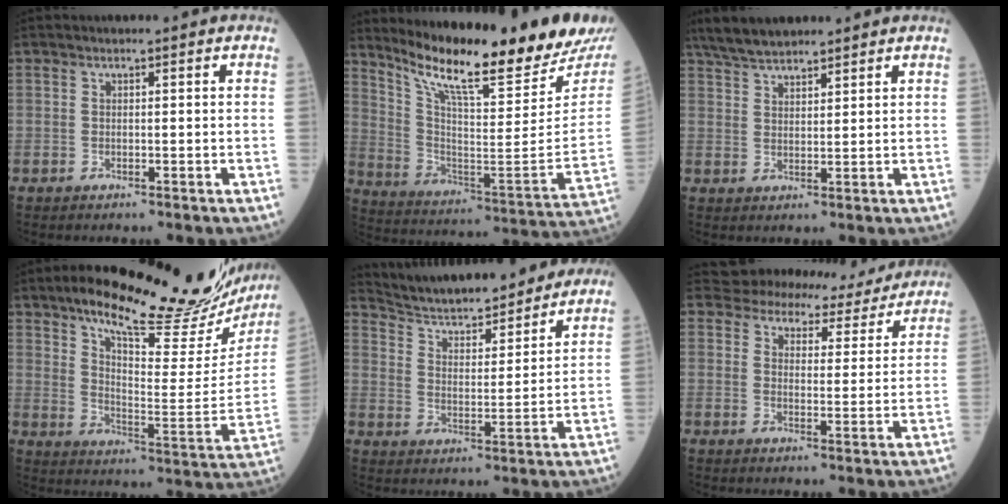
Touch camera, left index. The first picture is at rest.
{"total": 23.5, "force": [20.3, 0.4, 11.8], "torque": [-0.208, -0.096, 0.307]}
{"total": 7.1, "force": [6.3, 1.5, 3.0], "torque": [-0.063, 0.024, 0.118]}
{"total": 25.8, "force": [21.6, 4.5, 13.3], "torque": [-0.195, -0.051, 0.282]}
{"total": 16.8, "force": [15.4, 2.9, 5.9], "torque": [-0.095, 0.003, 0.239]}
{"total": 10.0, "force": [9.6, 2.6, 0.7], "torque": [0.000, -0.008, 0.114]}